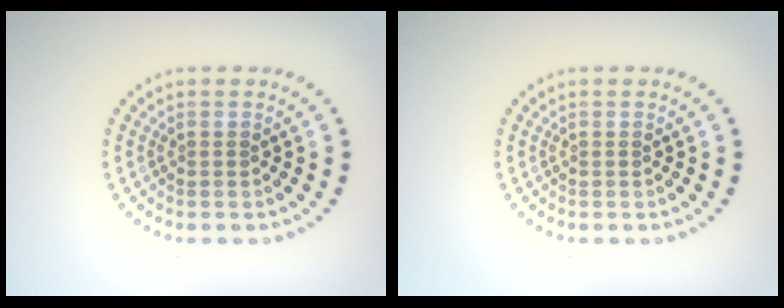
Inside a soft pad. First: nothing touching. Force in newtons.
{"total": 0.0}